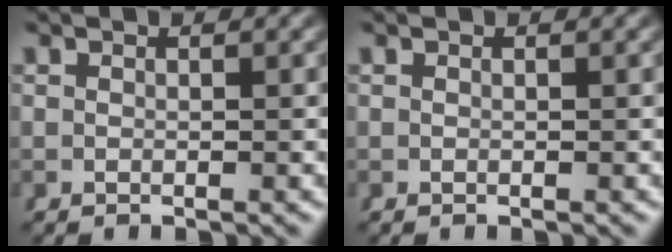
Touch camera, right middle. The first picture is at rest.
{"total": 0.0}